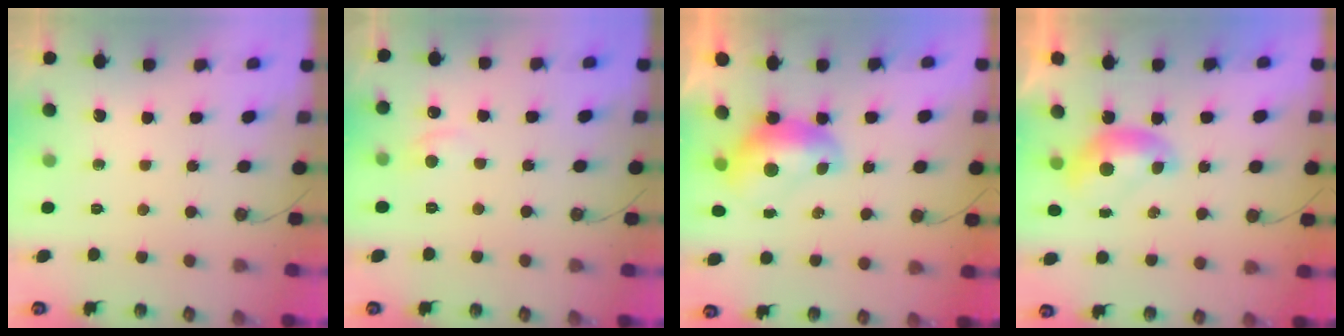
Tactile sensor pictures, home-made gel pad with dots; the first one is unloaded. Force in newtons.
{"total": 0.8, "press": 0.3, "slide": 0.8}
{"total": 1.6, "press": 1.6, "slide": 0.4}
{"total": 0.0}